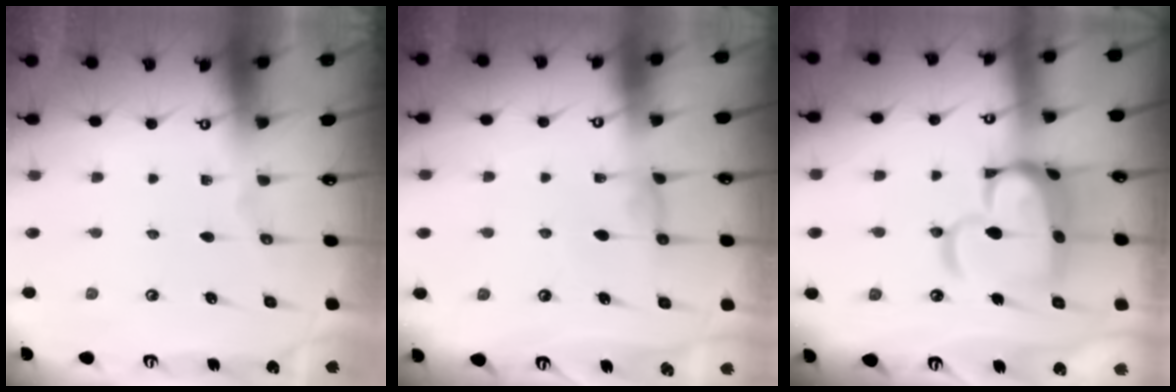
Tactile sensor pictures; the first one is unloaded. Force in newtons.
{"total": 1.5, "press": 1.4, "slide": 0.6}
{"total": 12.9, "press": 12.8, "slide": 1.5}